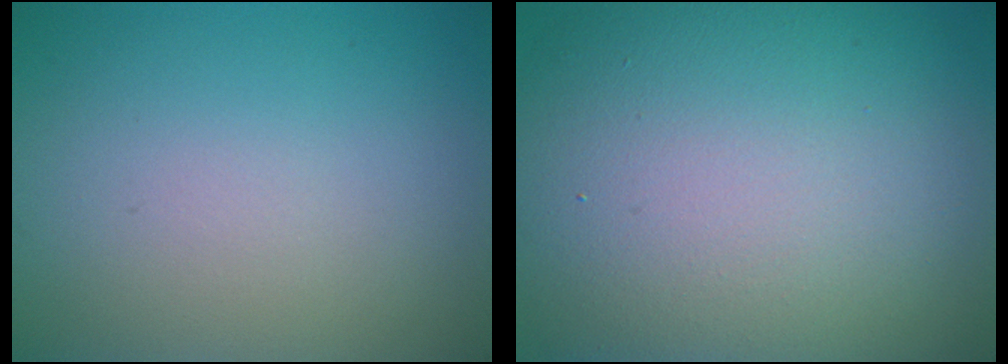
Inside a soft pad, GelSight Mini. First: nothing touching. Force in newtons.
{"total": 17.5, "press": 17.5, "slide": 0.8}